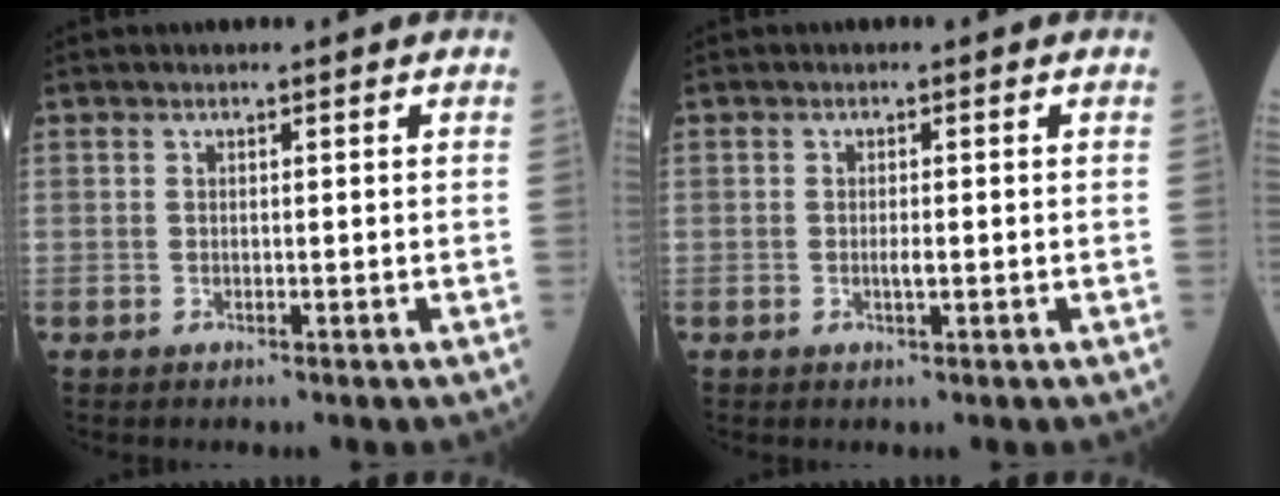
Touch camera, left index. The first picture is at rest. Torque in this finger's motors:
{"motor_torque": [0.31, 0.15, 0.01, 0.01]}